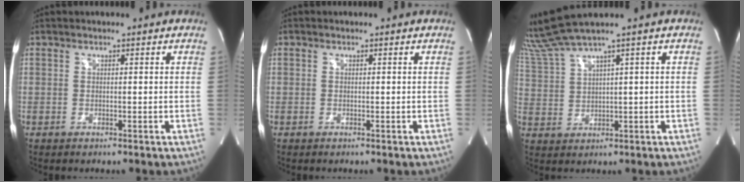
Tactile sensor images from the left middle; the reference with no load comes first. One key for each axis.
{"total": 0.0}
{"total": 5.6, "fx": 4.7, "fy": -2.0, "fz": 2.3, "tx": -0.064, "ty": -0.005, "tz": 0.107}